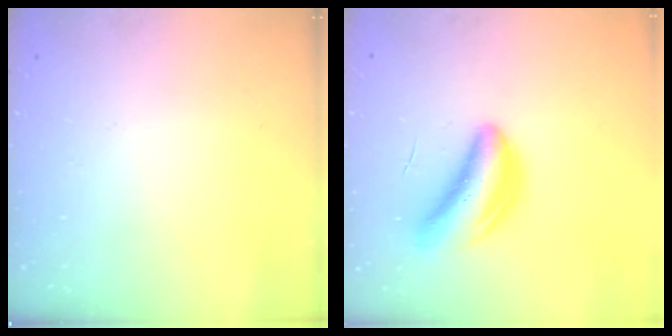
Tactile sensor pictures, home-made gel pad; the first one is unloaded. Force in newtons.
{"total": 6.2, "press": 5.8, "slide": 2.0}